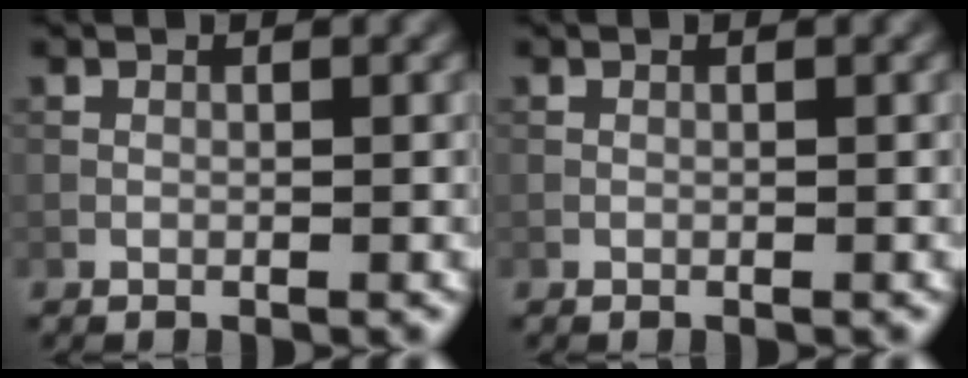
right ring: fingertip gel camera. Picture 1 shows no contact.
{"total": 0.0}